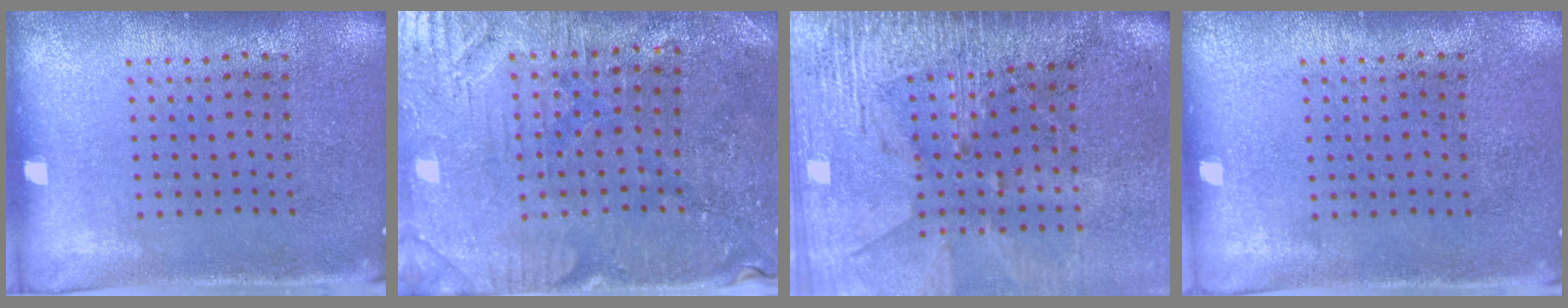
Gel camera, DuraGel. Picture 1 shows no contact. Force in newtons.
{"total": 1.4, "press": 1.4, "slide": 0.4}
{"total": 3.9, "press": 3.4, "slide": 1.8}
{"total": 0.0}